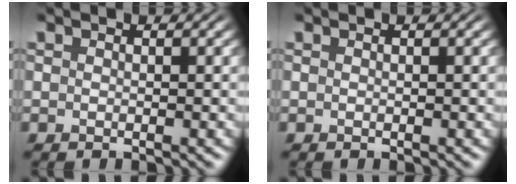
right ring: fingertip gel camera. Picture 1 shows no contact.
{"total": 0.0}